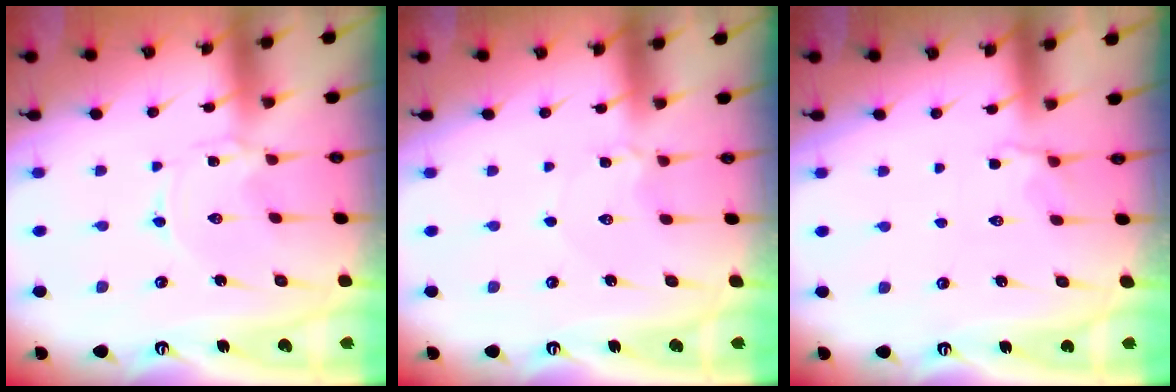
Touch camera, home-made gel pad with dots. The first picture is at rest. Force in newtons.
{"total": 2.1, "press": 2.1, "slide": 0.2}
{"total": 3.0, "press": 2.5, "slide": 1.6}